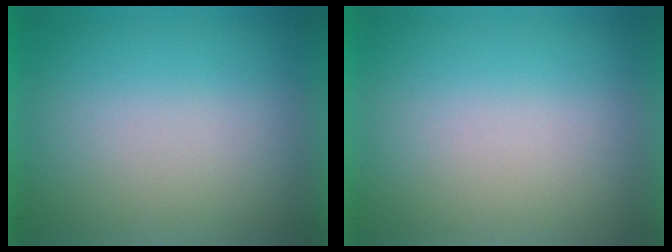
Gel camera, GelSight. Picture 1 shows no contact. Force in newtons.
{"total": 0.0}